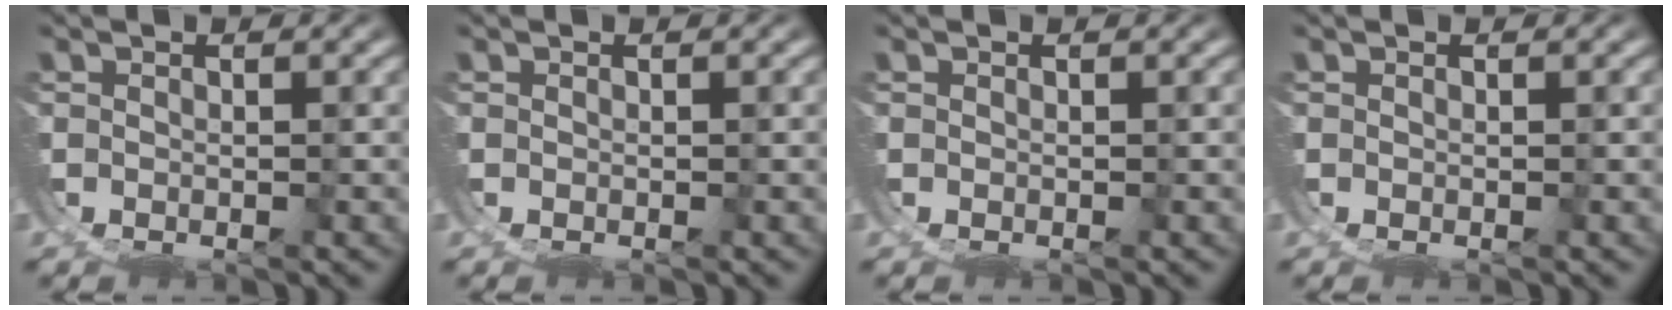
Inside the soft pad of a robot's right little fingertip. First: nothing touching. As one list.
[{"total": 0.0}, {"total": 0.0}, {"total": 0.0}]